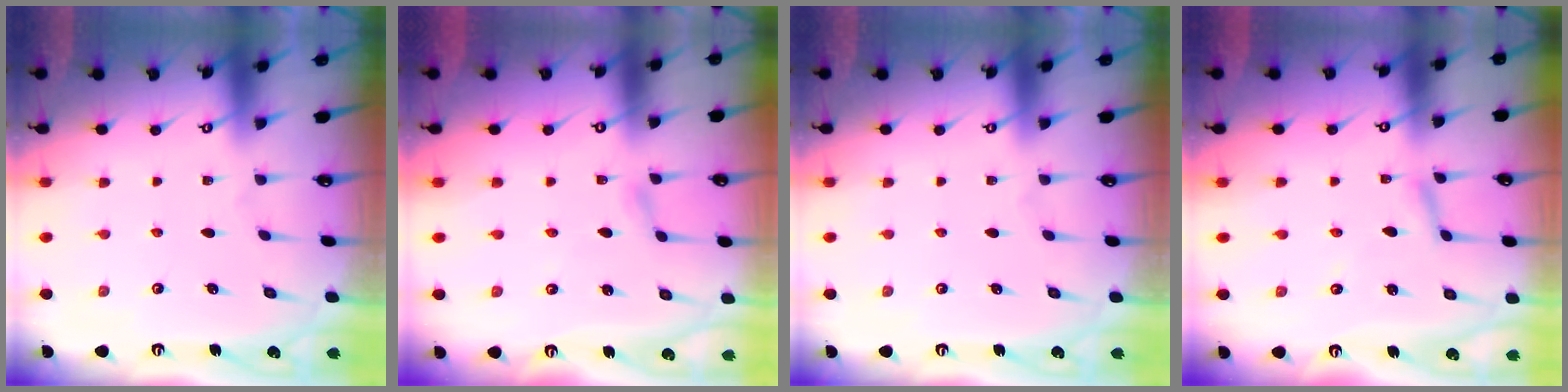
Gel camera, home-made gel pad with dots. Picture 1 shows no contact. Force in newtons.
{"total": 3.5, "press": 3.5, "slide": 0.5}
{"total": 0.0}
{"total": 2.3, "press": 2.3, "slide": 0.2}